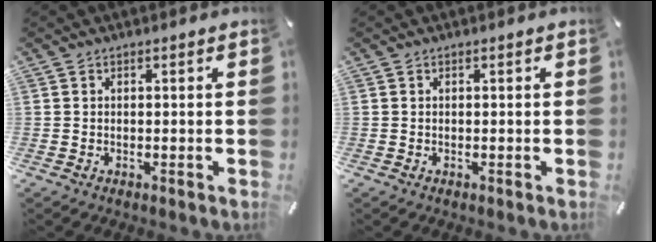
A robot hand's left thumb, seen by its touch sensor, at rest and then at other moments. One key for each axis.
{"total": 0.0}